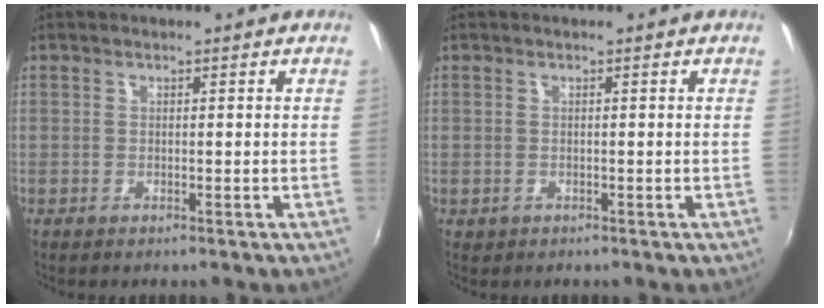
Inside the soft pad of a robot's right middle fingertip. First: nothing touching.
{"total": 0.5, "force": [-0.1, 0.5, 0.1], "torque": [0.000, -0.002, -0.002]}